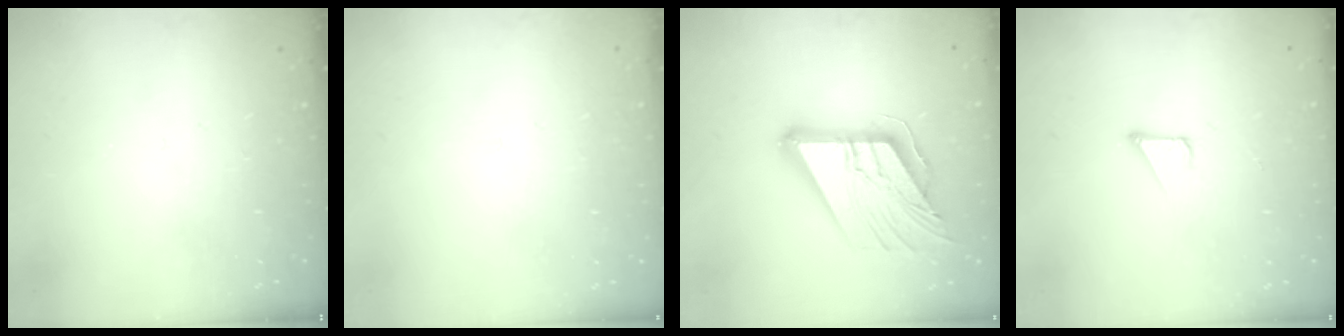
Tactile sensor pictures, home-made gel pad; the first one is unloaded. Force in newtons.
{"total": 1.4, "press": 1.4, "slide": 0.1}
{"total": 18.9, "press": 18.8, "slide": 2.2}
{"total": 2.4, "press": 2.4, "slide": 0.1}